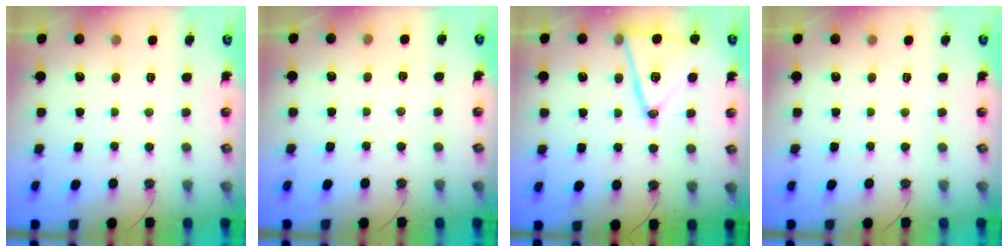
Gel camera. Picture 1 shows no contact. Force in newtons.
{"total": 2.6, "press": 1.7, "slide": 1.9}
{"total": 16.9, "press": 16.6, "slide": 3.4}
{"total": 0.0}